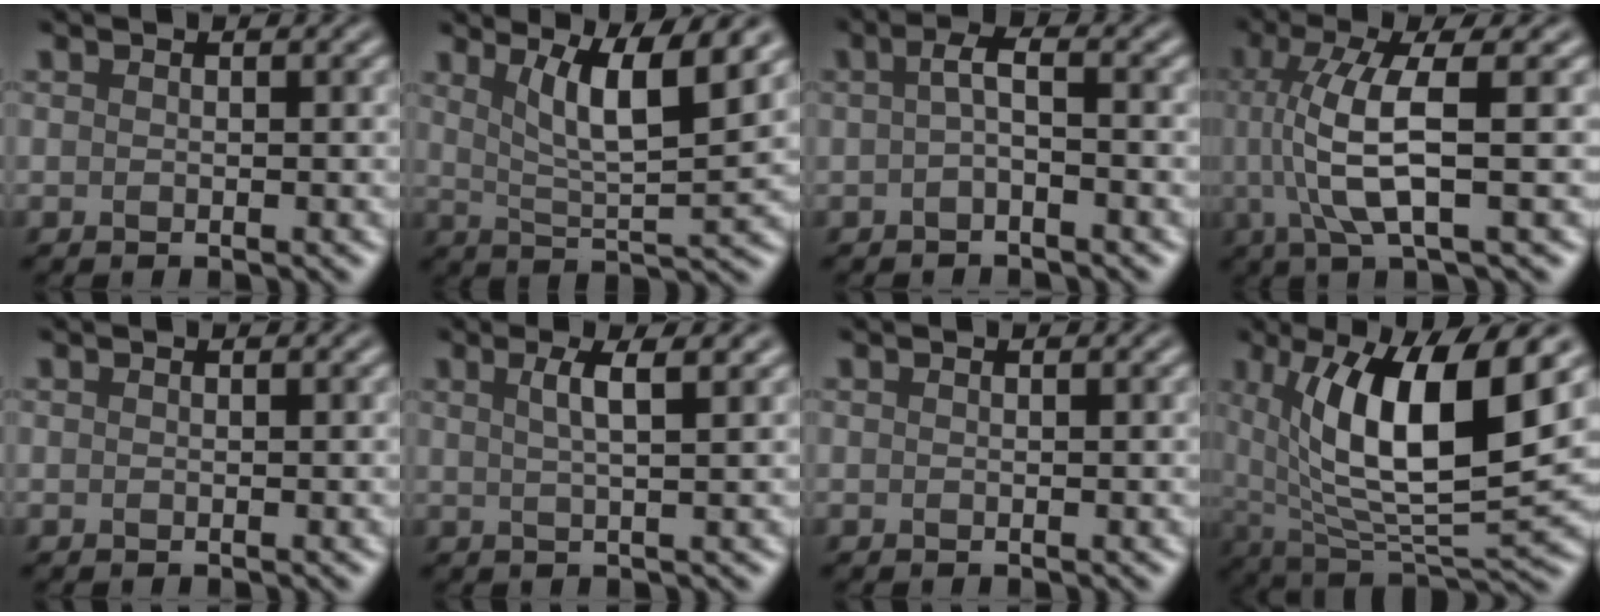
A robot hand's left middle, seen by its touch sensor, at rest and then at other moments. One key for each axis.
{"total": 7.0, "fx": 3.6, "fy": 1.6, "fz": 5.8, "tx": -0.096, "ty": -0.005, "tz": 0.065}
{"total": 1.8, "fx": -0.3, "fy": 0.4, "fz": 1.7, "tx": -0.036, "ty": 0.002, "tz": -0.008}
{"total": 6.6, "fx": 0.5, "fy": 1.6, "fz": 6.4, "tx": -0.130, "ty": 0.003, "tz": 0.011}
{"total": 0.0}
{"total": 2.9, "fx": 1.3, "fy": 0.8, "fz": 2.5, "tx": -0.029, "ty": 0.005, "tz": 0.017}
{"total": 0.0}
{"total": 12.2, "fx": 3.8, "fy": 3.9, "fz": 10.9, "tx": -0.179, "ty": -0.005, "tz": 0.071}